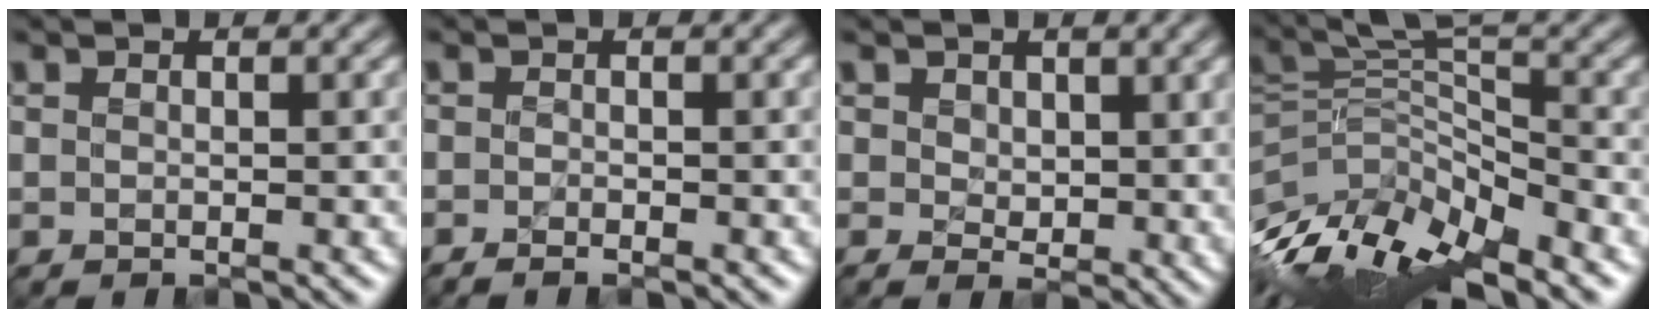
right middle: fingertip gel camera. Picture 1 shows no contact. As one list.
[{"total": 1.4, "force": [-1.0, 0.4, 0.9], "torque": [-0.007, -0.006, -0.016]}, {"total": 2.0, "force": [0.9, 1.5, 1.1], "torque": [-0.026, -0.010, 0.022]}, {"total": 10.4, "force": [-6.4, 3.2, 7.5], "torque": [-0.156, -0.001, -0.113]}]